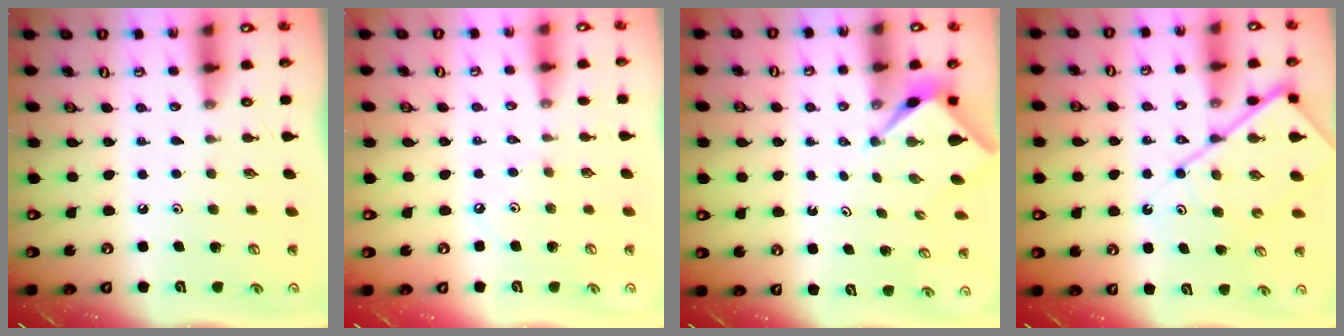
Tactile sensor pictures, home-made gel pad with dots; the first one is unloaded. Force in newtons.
{"total": 1.9, "press": 1.8, "slide": 0.5}
{"total": 2.5, "press": 2.4, "slide": 0.3}
{"total": 11.1, "press": 11.0, "slide": 1.3}